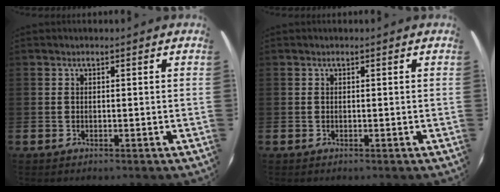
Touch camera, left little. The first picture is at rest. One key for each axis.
{"total": 0.0}